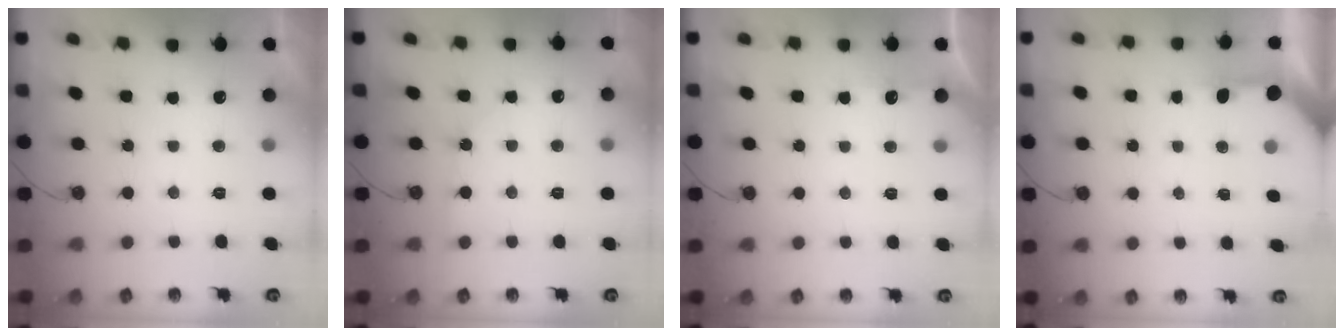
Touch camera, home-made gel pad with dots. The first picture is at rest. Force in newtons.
{"total": 3.8, "press": 3.8, "slide": 0.4}
{"total": 3.5, "press": 3.5, "slide": 0.5}
{"total": 3.9, "press": 3.9, "slide": 0.4}